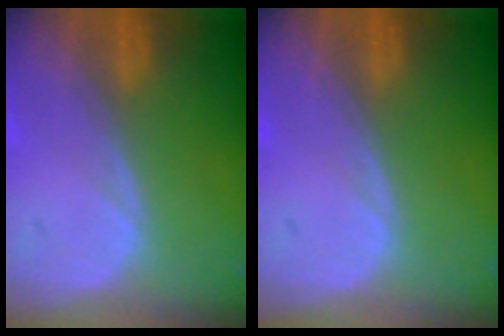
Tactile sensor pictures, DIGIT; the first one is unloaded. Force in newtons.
{"total": 0.0}